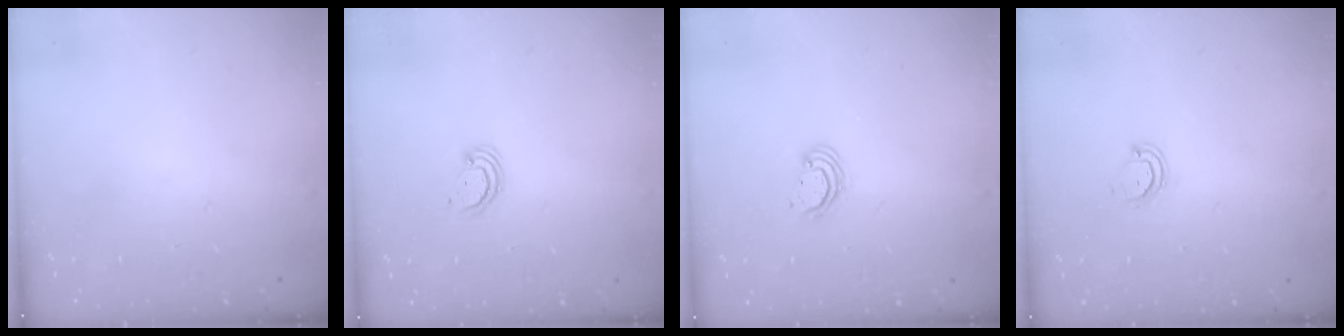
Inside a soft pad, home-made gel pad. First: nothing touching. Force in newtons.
{"total": 2.4, "press": 2.4, "slide": 0.2}
{"total": 2.4, "press": 2.4, "slide": 0.1}
{"total": 3.4, "press": 3.3, "slide": 0.5}